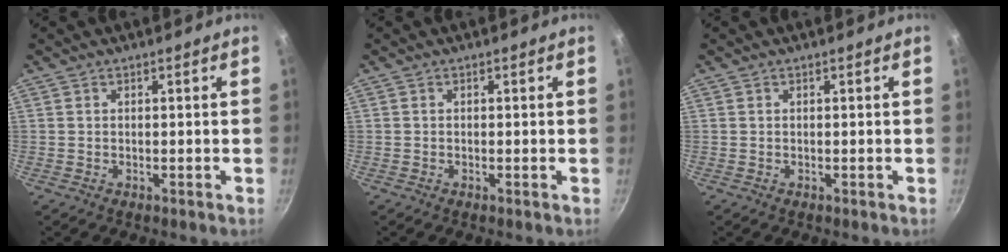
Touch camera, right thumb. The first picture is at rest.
{"total": 0.0}
{"total": 0.0}